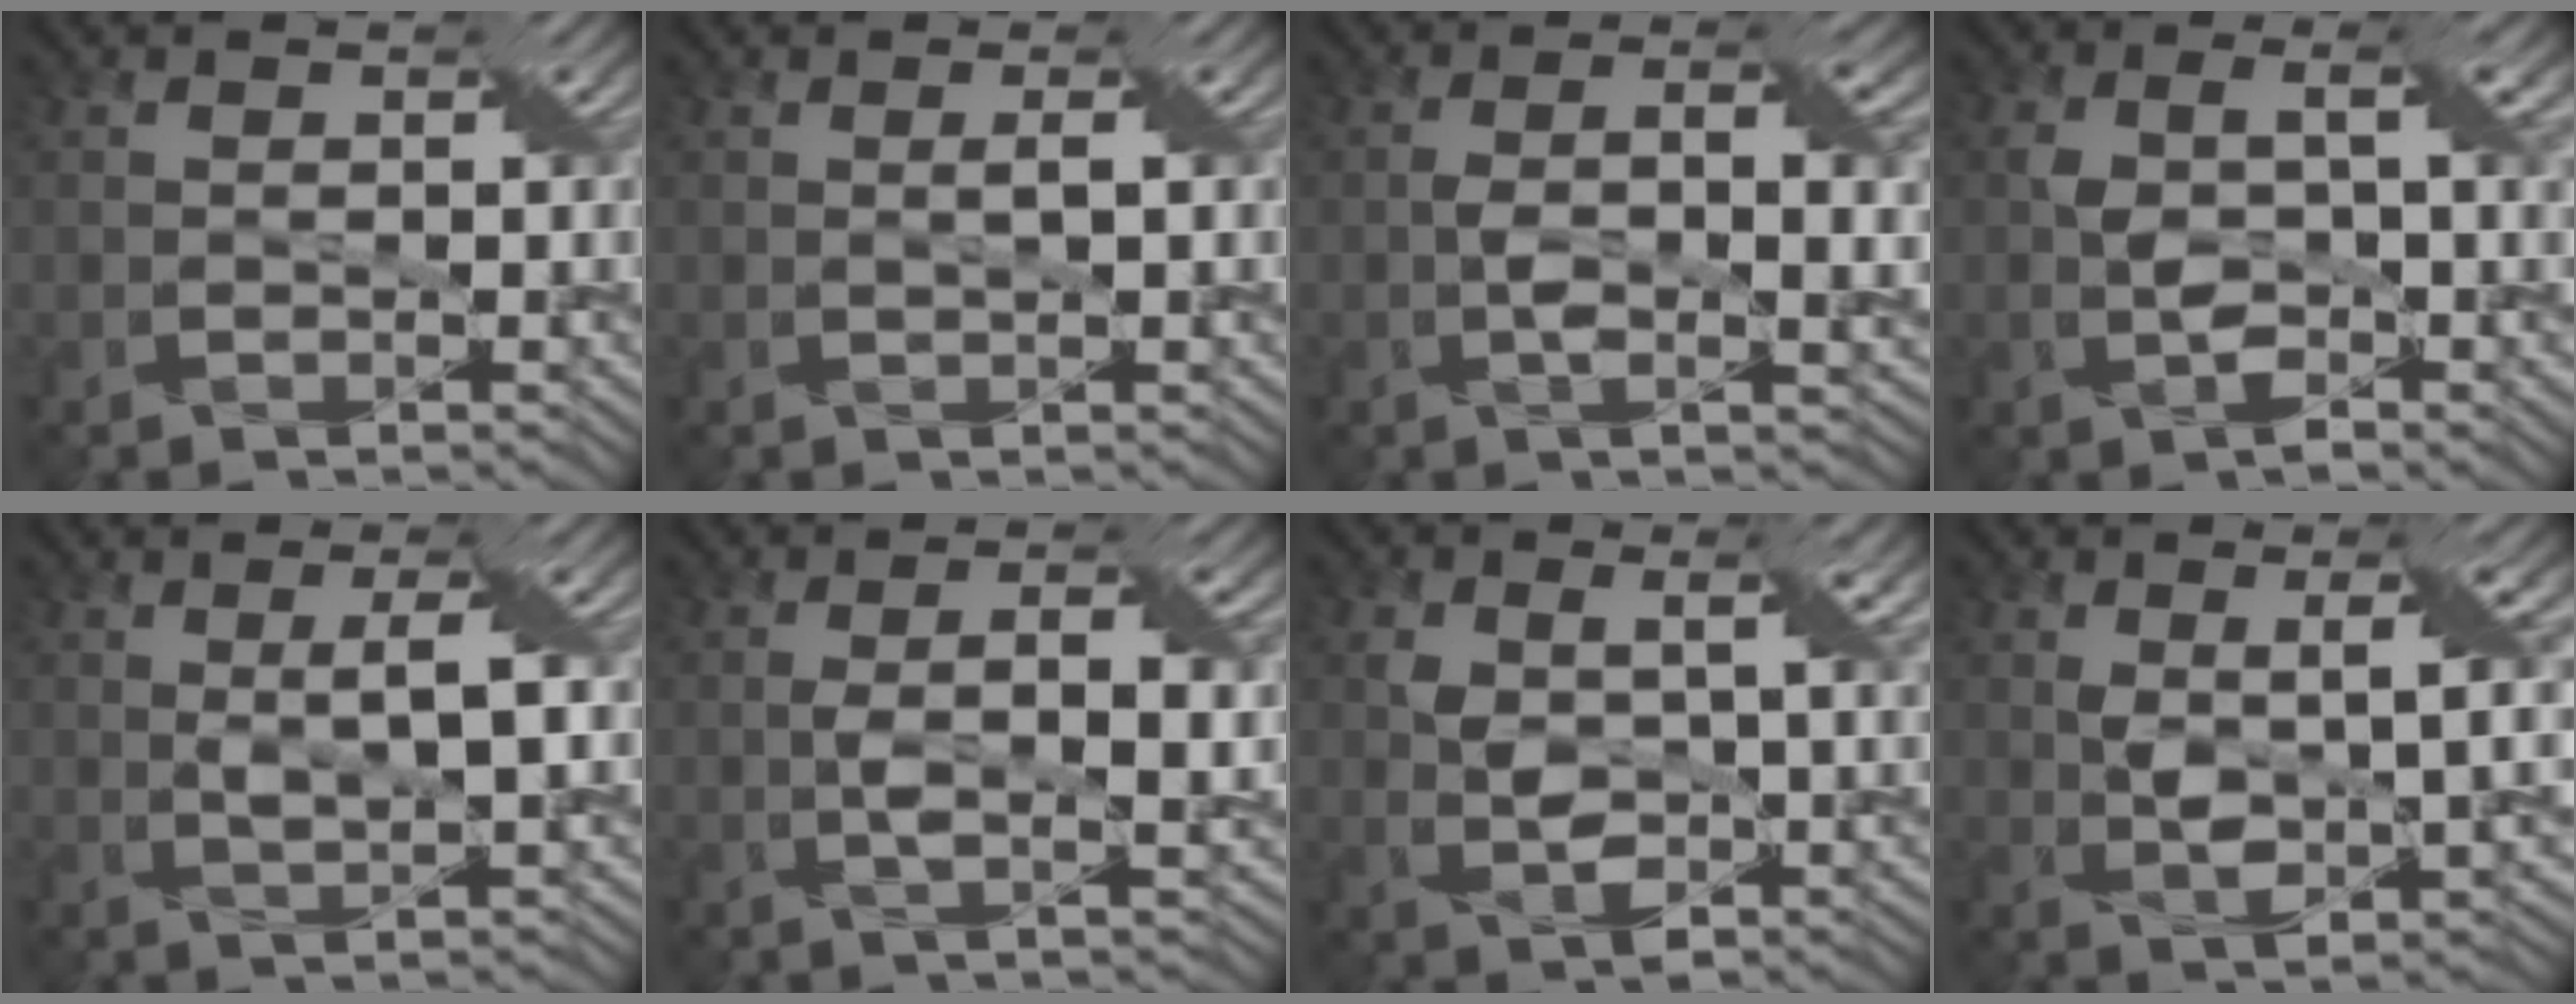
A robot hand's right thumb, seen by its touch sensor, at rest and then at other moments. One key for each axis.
{"total": 0.8, "fx": 0.4, "fy": -0.5, "fz": 0.5, "tx": -0.009, "ty": 0.006, "tz": 0.009}
{"total": 4.6, "fx": 0.0, "fy": 1.0, "fz": 4.5, "tx": -0.083, "ty": -0.001, "tz": -0.001}
{"total": 5.2, "fx": -0.3, "fy": 1.8, "fz": 4.9, "tx": -0.090, "ty": 0.004, "tz": -0.007}
{"total": 2.7, "fx": 1.1, "fy": -0.1, "fz": 2.5, "tx": -0.047, "ty": 0.005, "tz": 0.022}
{"total": 3.3, "fx": 0.3, "fy": 0.4, "fz": 3.3, "tx": -0.066, "ty": 0.001, "tz": 0.003}
{"total": 4.1, "fx": 0.6, "fy": 1.6, "fz": 3.7, "tx": -0.075, "ty": -0.001, "tz": 0.014}
{"total": 5.5, "fx": 1.4, "fy": 1.3, "fz": 5.2, "tx": -0.092, "ty": 0.004, "tz": 0.027}